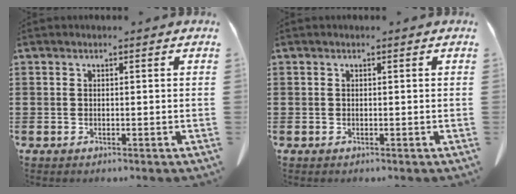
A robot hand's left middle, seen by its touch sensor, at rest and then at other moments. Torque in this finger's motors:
{"motor_torque": [-0.11, -0.77, 0.06, 0.02]}